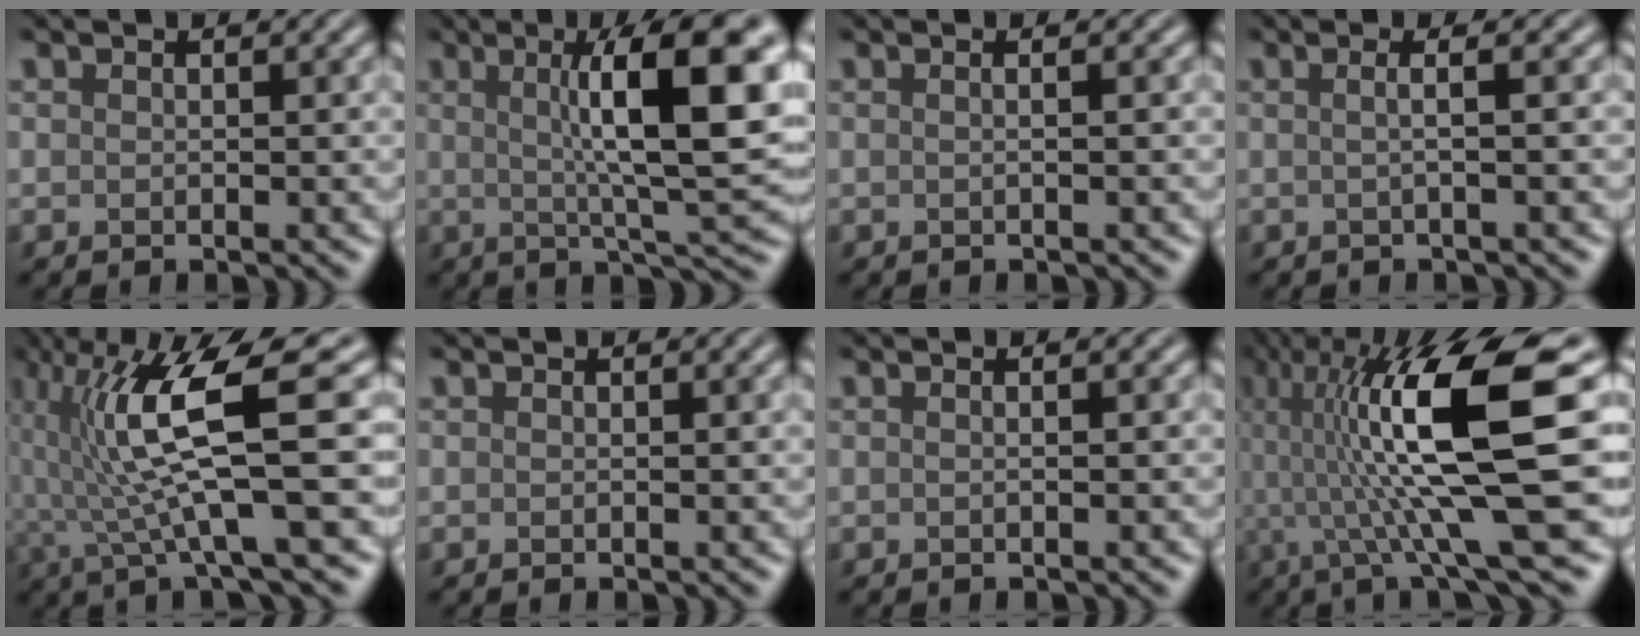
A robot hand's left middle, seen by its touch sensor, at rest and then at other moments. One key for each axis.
{"total": 11.0, "fx": 2.2, "fy": 2.1, "fz": 10.6, "tx": -0.131, "ty": 0.010, "tz": 0.035}
{"total": 1.9, "fx": 0.5, "fy": 1.0, "fz": 1.5, "tx": -0.001, "ty": 0.004, "tz": -0.020}
{"total": 2.3, "fx": 0.2, "fy": 0.8, "fz": 2.1, "tx": -0.021, "ty": 0.002, "tz": -0.015}
{"total": 8.9, "fx": 0.9, "fy": 1.6, "fz": 8.7, "tx": -0.161, "ty": 0.001, "tz": 0.027}
{"total": 0.0}
{"total": 1.3, "fx": 0.3, "fy": 0.7, "fz": 1.0, "tx": 0.002, "ty": -0.003, "tz": -0.013}
{"total": 13.5, "fx": 1.4, "fy": 2.8, "fz": 13.1, "tx": -0.232, "ty": 0.008, "tz": 0.035}